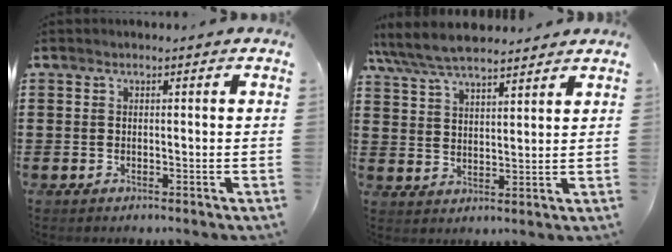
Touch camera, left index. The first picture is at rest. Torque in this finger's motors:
{"motor_torque": [1.25, -0.90, 0.73, 0.10]}